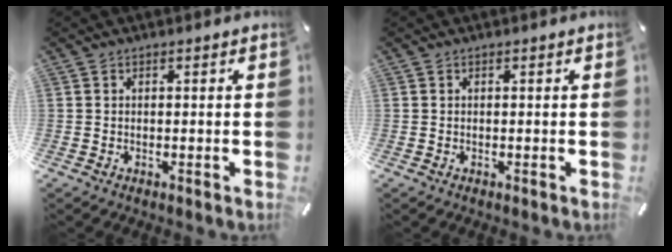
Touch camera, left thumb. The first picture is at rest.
{"total": 0.0}